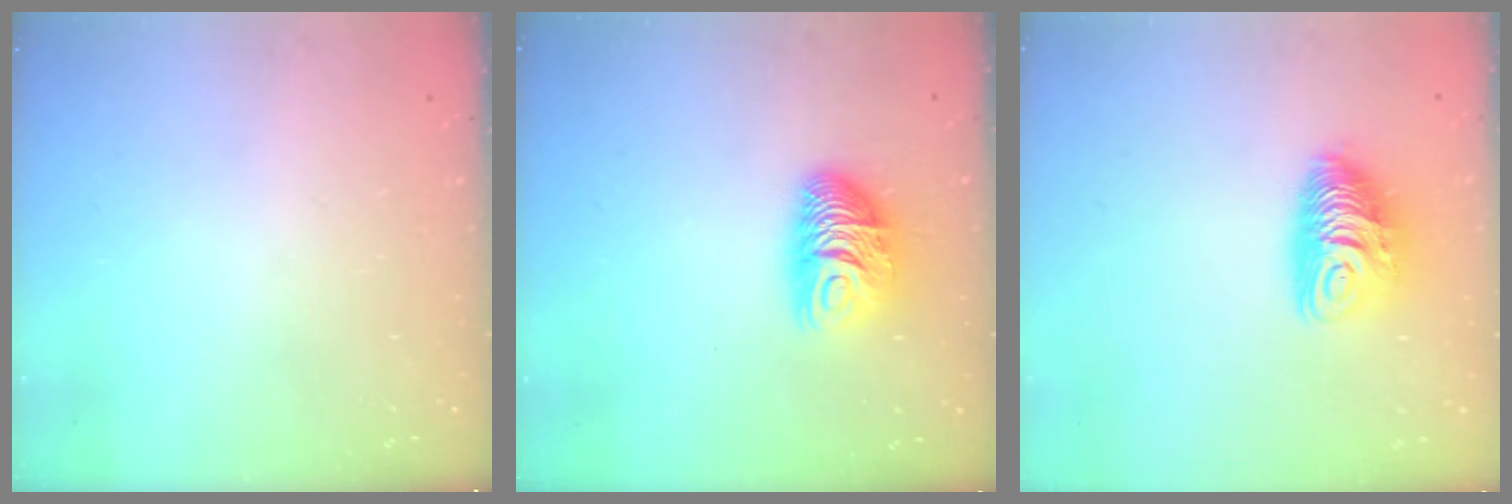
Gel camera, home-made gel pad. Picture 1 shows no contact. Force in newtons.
{"total": 9.5, "press": 9.5, "slide": 0.6}
{"total": 11.0, "press": 11.0, "slide": 0.8}